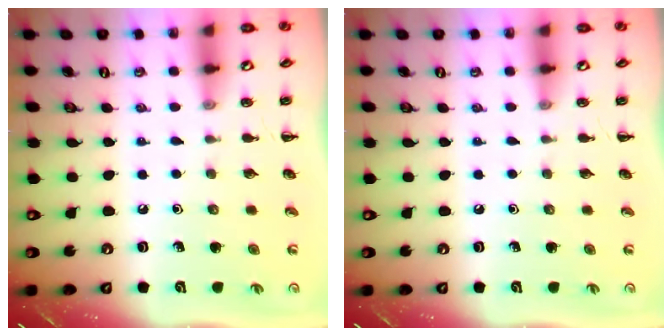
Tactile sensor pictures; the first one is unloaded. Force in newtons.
{"total": 0.0}